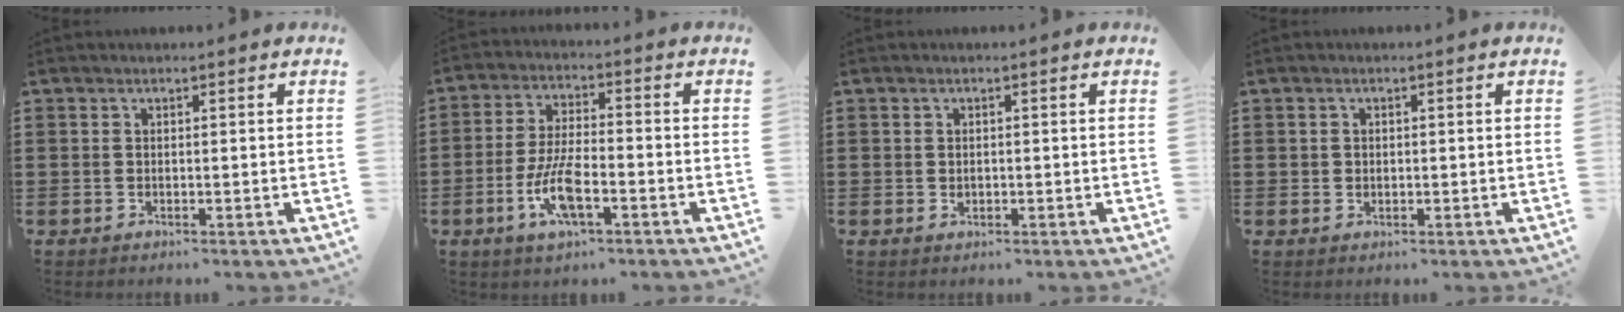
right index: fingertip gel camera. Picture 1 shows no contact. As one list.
[{"total": 8.4, "force": [-3.2, 2.8, 7.2], "torque": [-0.157, -0.010, -0.061]}, {"total": 0.9, "force": [0.0, 0.7, 0.6], "torque": [-0.013, 0.004, -0.002]}, {"total": 0.8, "force": [0.2, 0.7, 0.3], "torque": [-0.007, 0.005, 0.003]}]